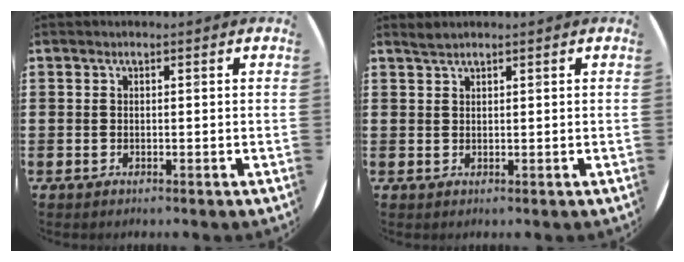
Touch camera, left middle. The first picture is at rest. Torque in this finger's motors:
{"motor_torque": [0.16, -0.16, -0.01, 0.00]}